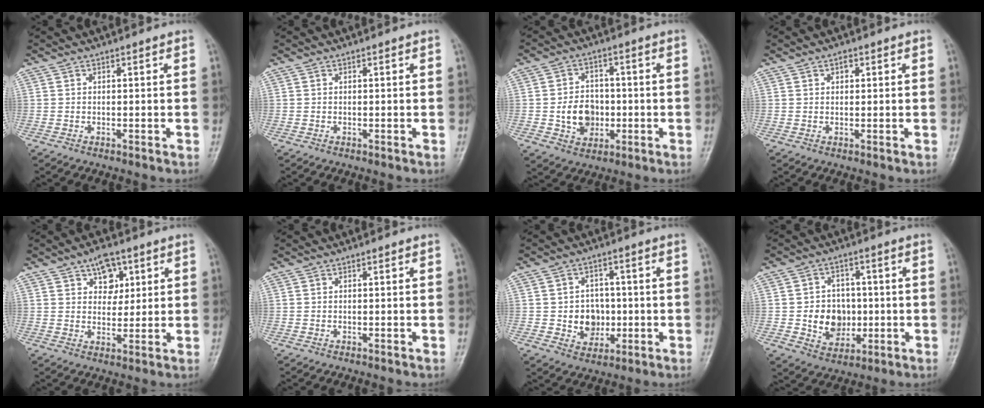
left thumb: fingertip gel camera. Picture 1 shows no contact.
{"total": 0.0}
{"total": 8.4, "force": [-1.2, 6.8, 4.7], "torque": [-0.047, 0.012, -0.017]}
{"total": 1.7, "force": [0.7, 1.1, 1.0], "torque": [-0.009, 0.000, 0.010]}
{"total": 6.4, "force": [2.9, 4.1, 3.9], "torque": [-0.028, -0.012, 0.041]}
{"total": 0.0}
{"total": 7.3, "force": [-0.7, 6.3, 3.7], "torque": [-0.017, 0.009, -0.006]}
{"total": 9.5, "force": [-0.8, 7.9, 5.2], "torque": [-0.042, 0.006, -0.007]}